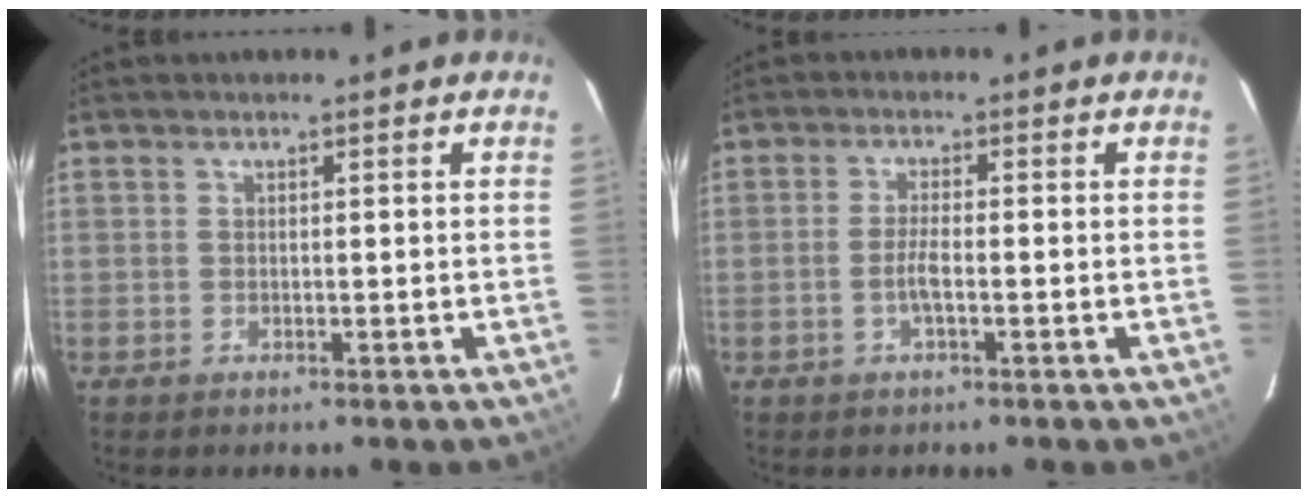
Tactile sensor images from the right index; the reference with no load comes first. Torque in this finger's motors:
{"motor_torque": [-0.19, -0.03, -0.05, 0.01]}